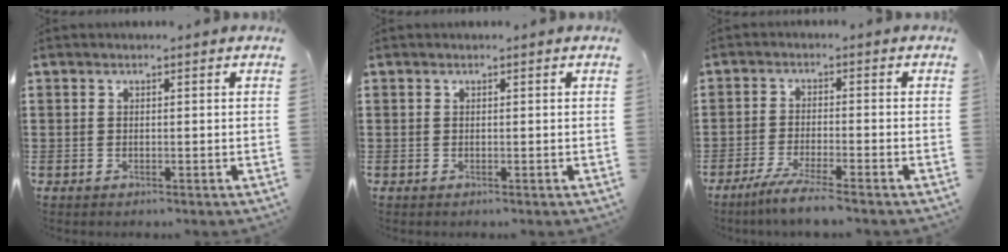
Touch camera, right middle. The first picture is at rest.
{"total": 0.0}
{"total": 4.2, "force": [-3.5, -0.4, 2.3], "torque": [-0.052, -0.016, -0.065]}